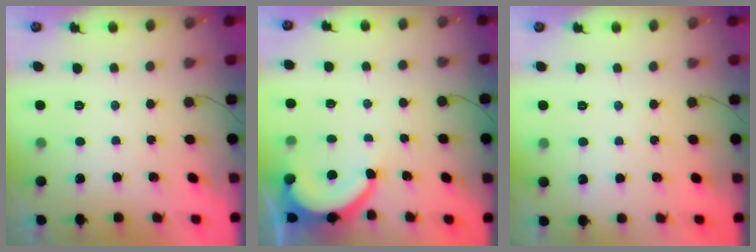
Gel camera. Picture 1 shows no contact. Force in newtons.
{"total": 7.5, "press": 7.4, "slide": 1.1}
{"total": 3.0, "press": 3.0, "slide": 0.4}